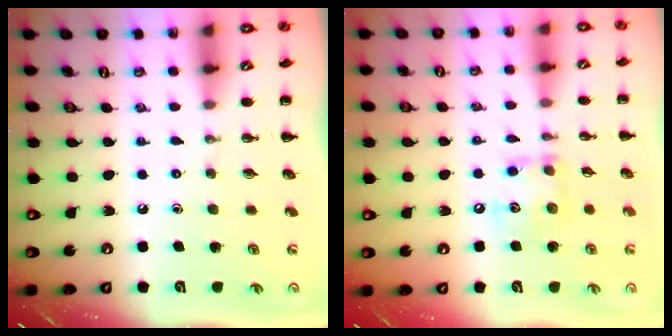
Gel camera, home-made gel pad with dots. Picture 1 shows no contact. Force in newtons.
{"total": 10.1, "press": 10.0, "slide": 1.2}